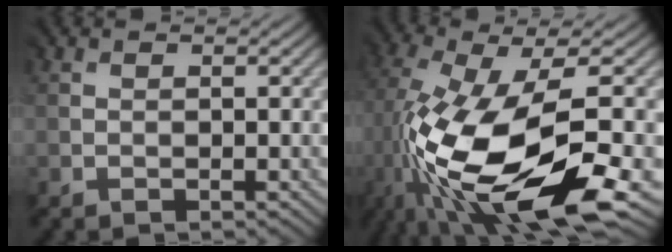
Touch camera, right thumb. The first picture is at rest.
{"total": 15.8, "force": [-4.5, 6.2, 13.9], "torque": [-0.281, -0.018, -0.076]}